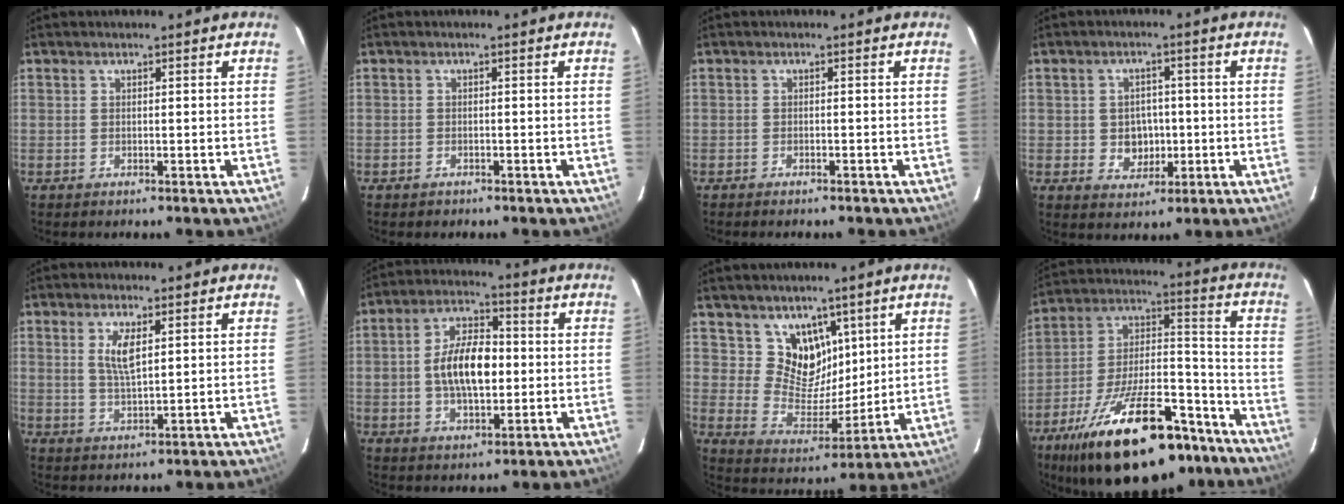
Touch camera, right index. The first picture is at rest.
{"total": 1.2, "force": [-0.9, 0.9, 0.1], "torque": [-0.005, 0.003, -0.010]}
{"total": 1.7, "force": [-1.6, 0.5, 0.6], "torque": [-0.019, -0.004, -0.026]}
{"total": 5.3, "force": [-0.7, 4.7, 2.3], "torque": [-0.049, 0.009, 0.002]}
{"total": 5.3, "force": [1.6, 1.6, 4.8], "torque": [-0.092, -0.001, 0.034]}
{"total": 11.6, "force": [-0.4, 6.1, 9.9], "torque": [-0.185, 0.015, -0.004]}
{"total": 10.0, "force": [6.0, 7.3, 3.3], "torque": [-0.051, -0.016, 0.121]}
{"total": 29.6, "force": [-20.0, 11.9, 18.4], "torque": [-0.318, 0.006, -0.293]}